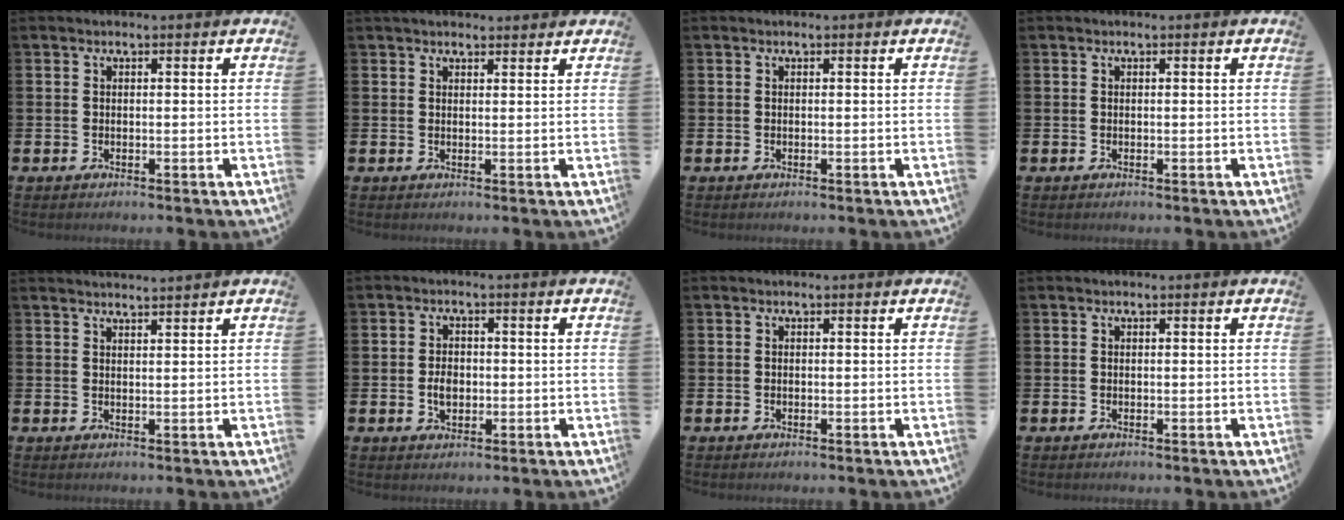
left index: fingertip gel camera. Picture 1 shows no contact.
{"total": 2.0, "force": [1.9, 0.7, 0.3], "torque": [0.002, -0.002, 0.032]}
{"total": 0.0}
{"total": 0.0}
{"total": 1.9, "force": [1.8, -0.3, -0.1], "torque": [0.004, -0.011, 0.033]}
{"total": 2.8, "force": [-0.3, 2.0, 1.9], "torque": [-0.021, -0.001, -0.011]}
{"total": 0.0}
{"total": 0.0}